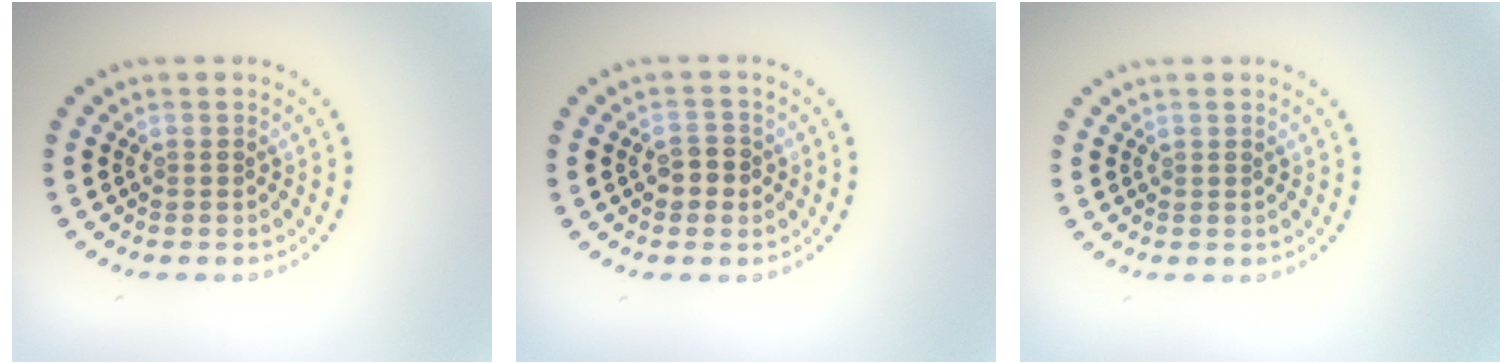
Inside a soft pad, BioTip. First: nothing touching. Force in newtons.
{"total": 1.9, "press": 1.9, "slide": 0.3}
{"total": 0.0}